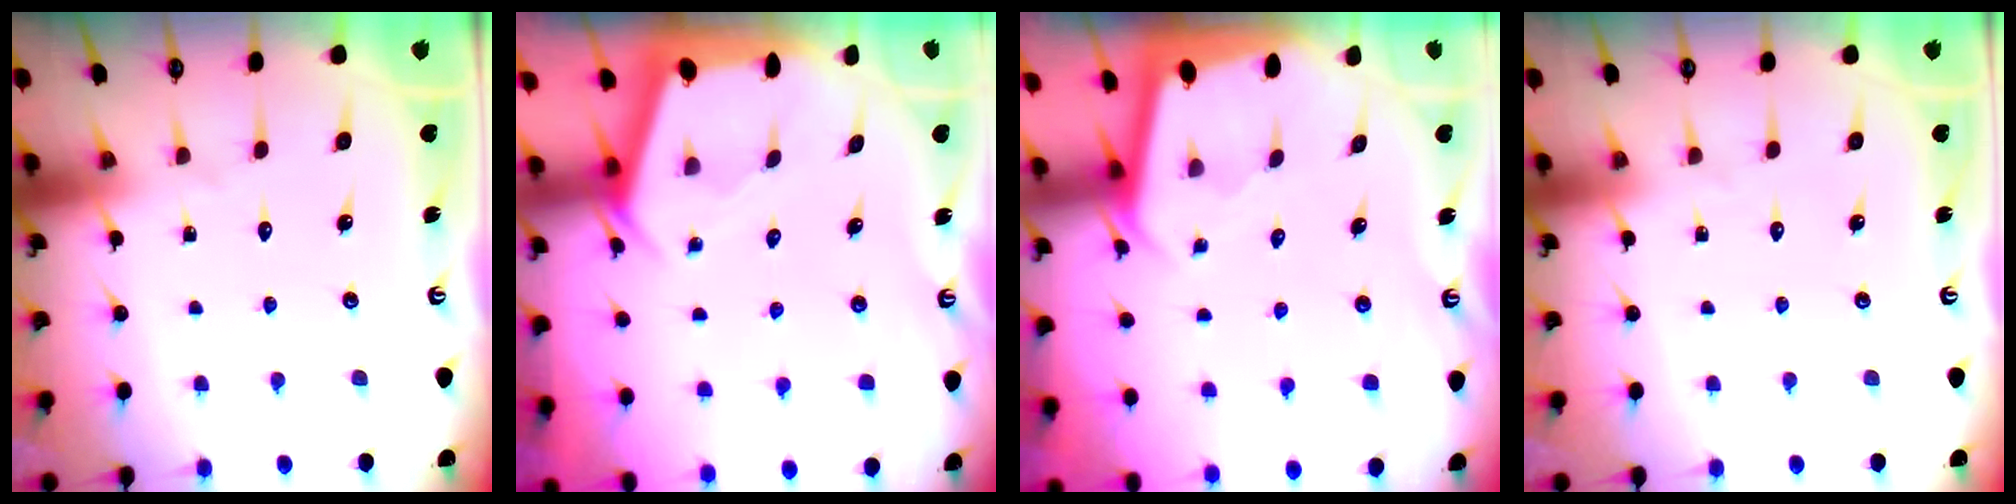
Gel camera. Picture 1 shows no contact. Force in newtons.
{"total": 2.4, "press": 2.4, "slide": 0.3}
{"total": 1.9, "press": 1.9, "slide": 0.1}
{"total": 0.0}